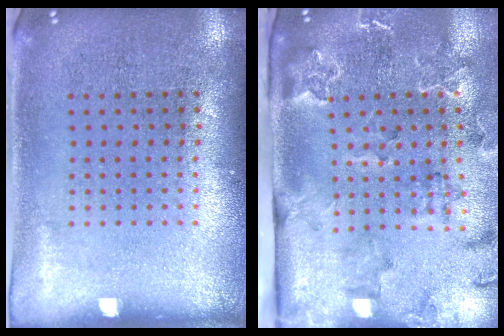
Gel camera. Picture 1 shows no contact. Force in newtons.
{"total": 2.3, "press": 2.3, "slide": 0.4}